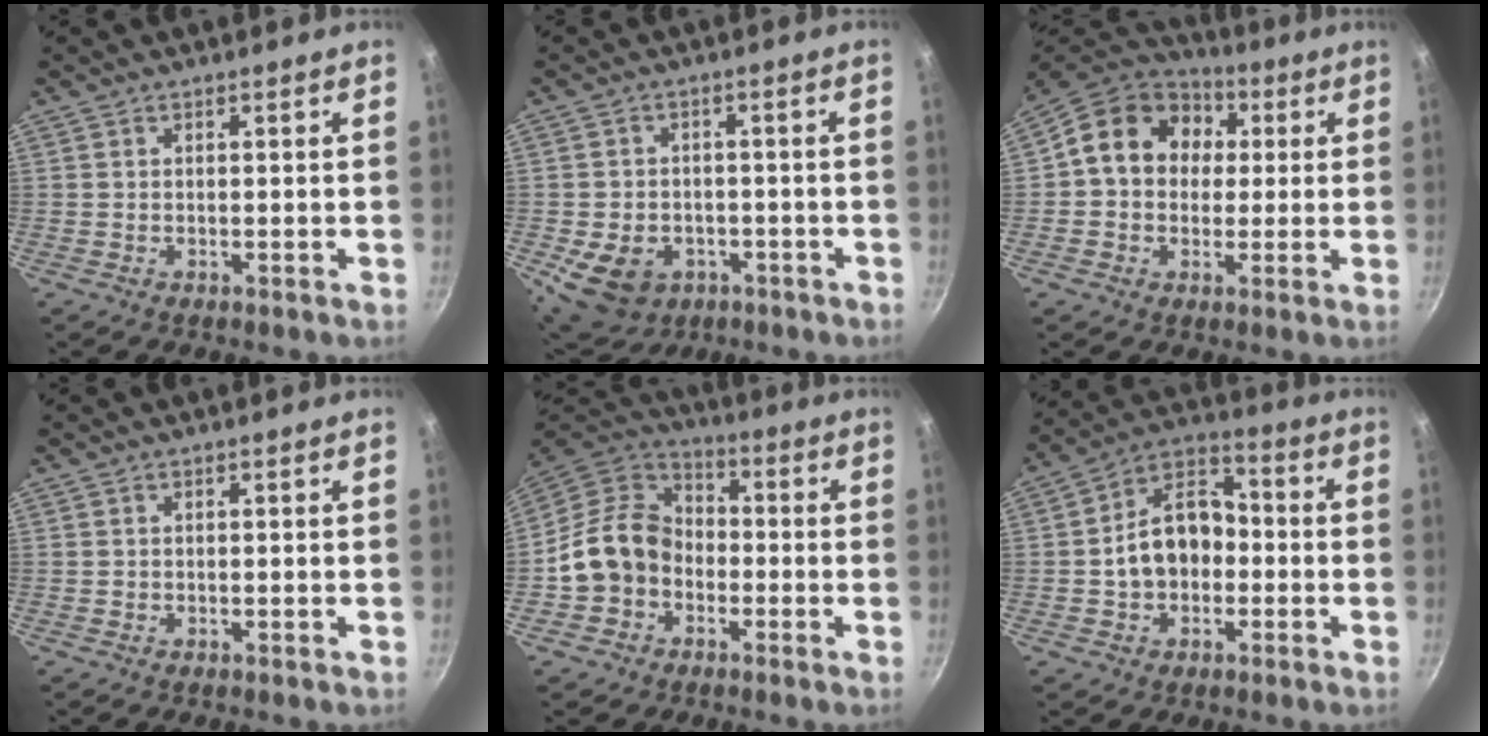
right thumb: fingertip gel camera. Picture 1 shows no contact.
{"total": 11.7, "force": [-3.9, 9.0, 6.4], "torque": [-0.098, 0.013, -0.046]}
{"total": 15.4, "force": [2.4, 12.8, 8.4], "torque": [-0.107, 0.032, 0.021]}
{"total": 0.0}
{"total": 13.4, "force": [-3.0, 11.0, 7.1], "torque": [-0.091, 0.045, -0.072]}
{"total": 12.7, "force": [-1.4, 9.3, 8.6], "torque": [-0.108, 0.041, -0.037]}